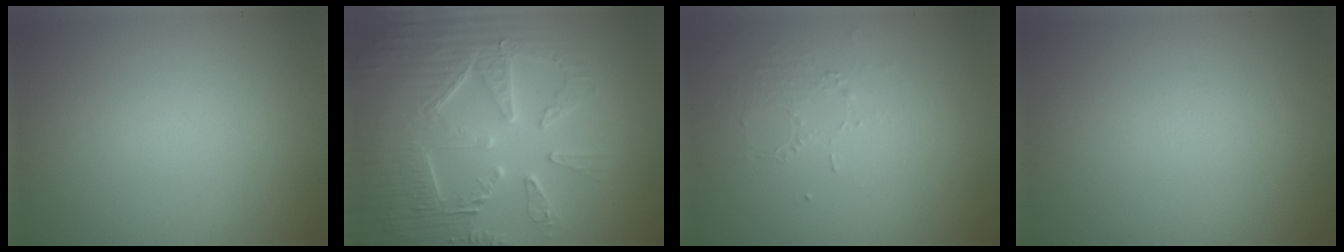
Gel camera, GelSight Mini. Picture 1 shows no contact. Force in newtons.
{"total": 9.5, "press": 6.6, "slide": 6.9}
{"total": 1.3, "press": 0.6, "slide": 1.1}
{"total": 0.0}